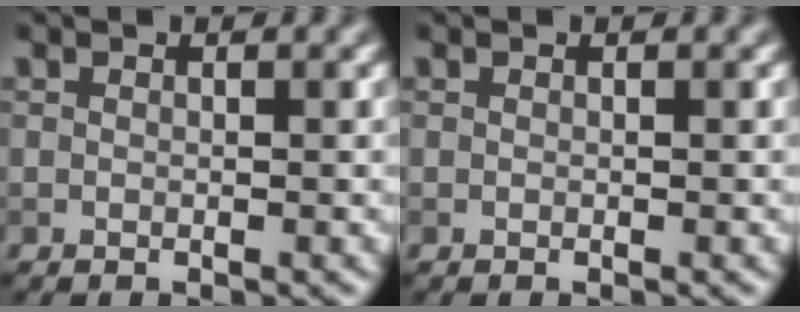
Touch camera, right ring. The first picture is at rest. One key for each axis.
{"total": 0.0}